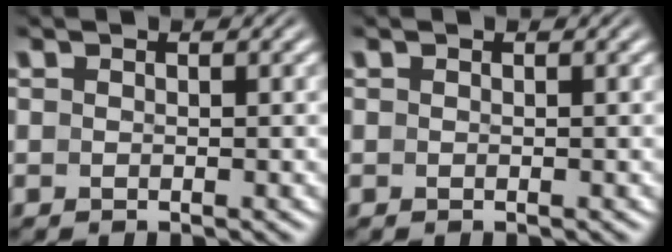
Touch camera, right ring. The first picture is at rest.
{"total": 0.0}